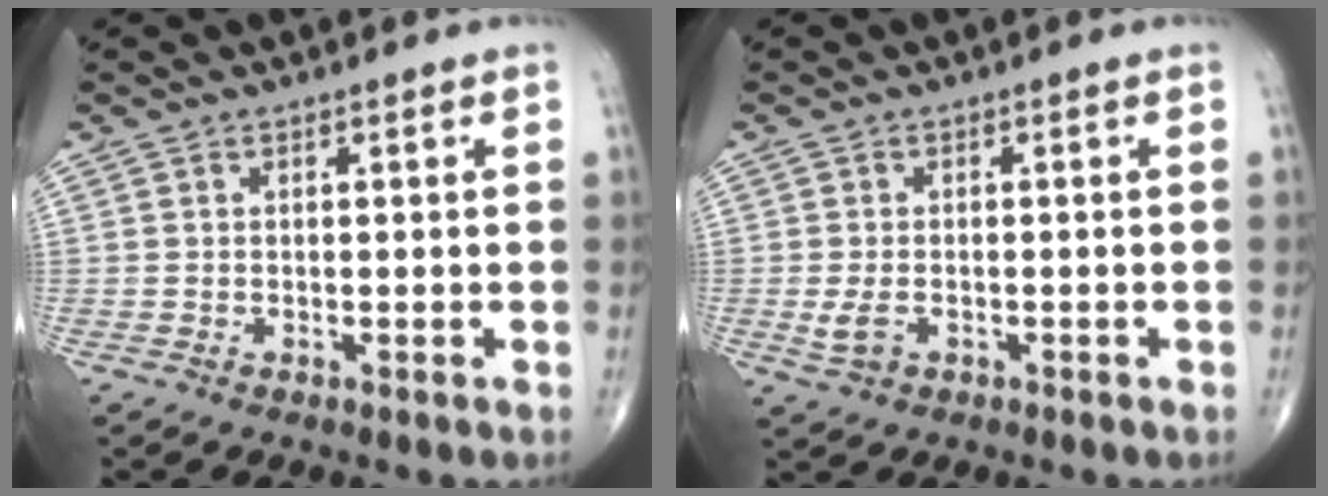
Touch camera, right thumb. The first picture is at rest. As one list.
[{"total": 2.9, "force": [-0.8, 1.8, 2.1], "torque": [-0.047, 0.002, -0.013]}]